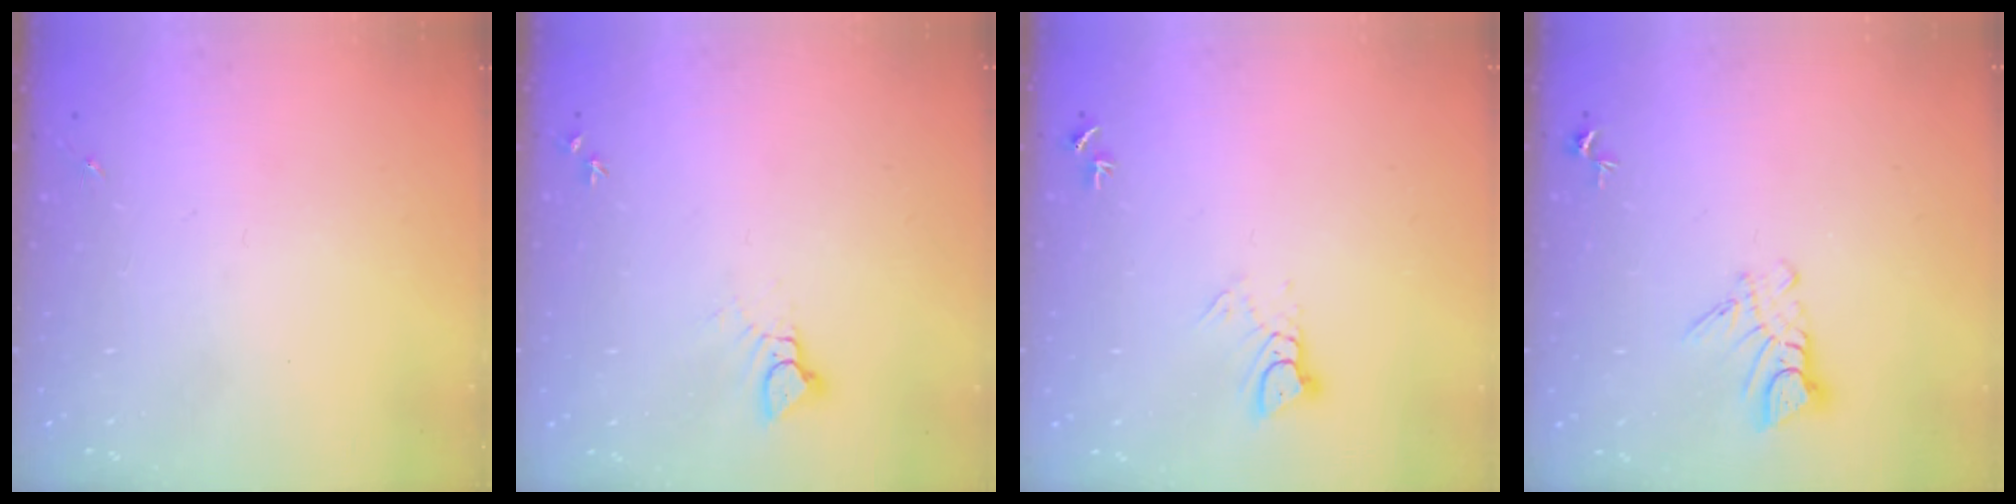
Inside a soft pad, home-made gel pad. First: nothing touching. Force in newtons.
{"total": 3.7, "press": 3.7, "slide": 0.3}
{"total": 4.6, "press": 4.5, "slide": 0.5}
{"total": 6.6, "press": 6.5, "slide": 0.6}